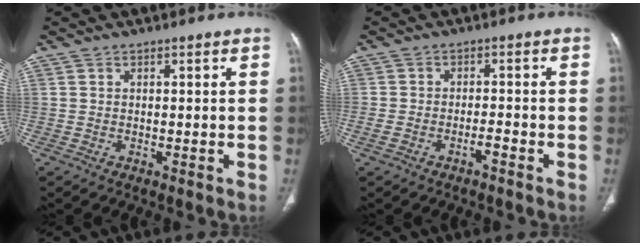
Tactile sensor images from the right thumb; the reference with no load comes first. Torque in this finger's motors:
{"motor_torque": [2.31, 0.80, 0.12, 0.04, 0.03]}